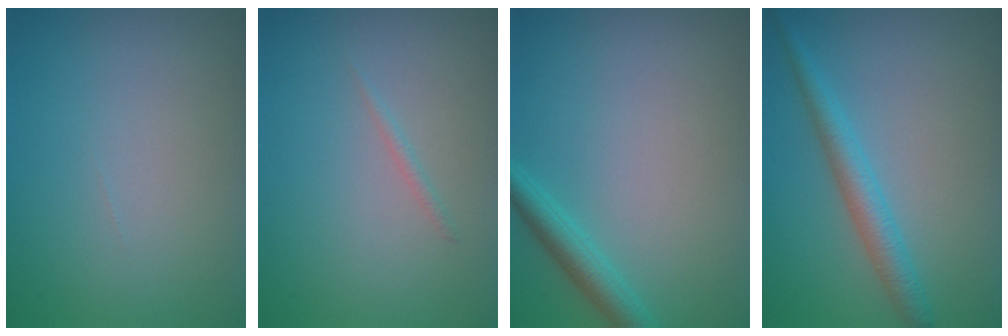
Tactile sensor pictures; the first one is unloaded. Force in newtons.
{"total": 0.6, "press": 0.6, "slide": 0.1}
{"total": 2.4, "press": 2.4, "slide": 0.1}
{"total": 3.0, "press": 3.0, "slide": 0.1}